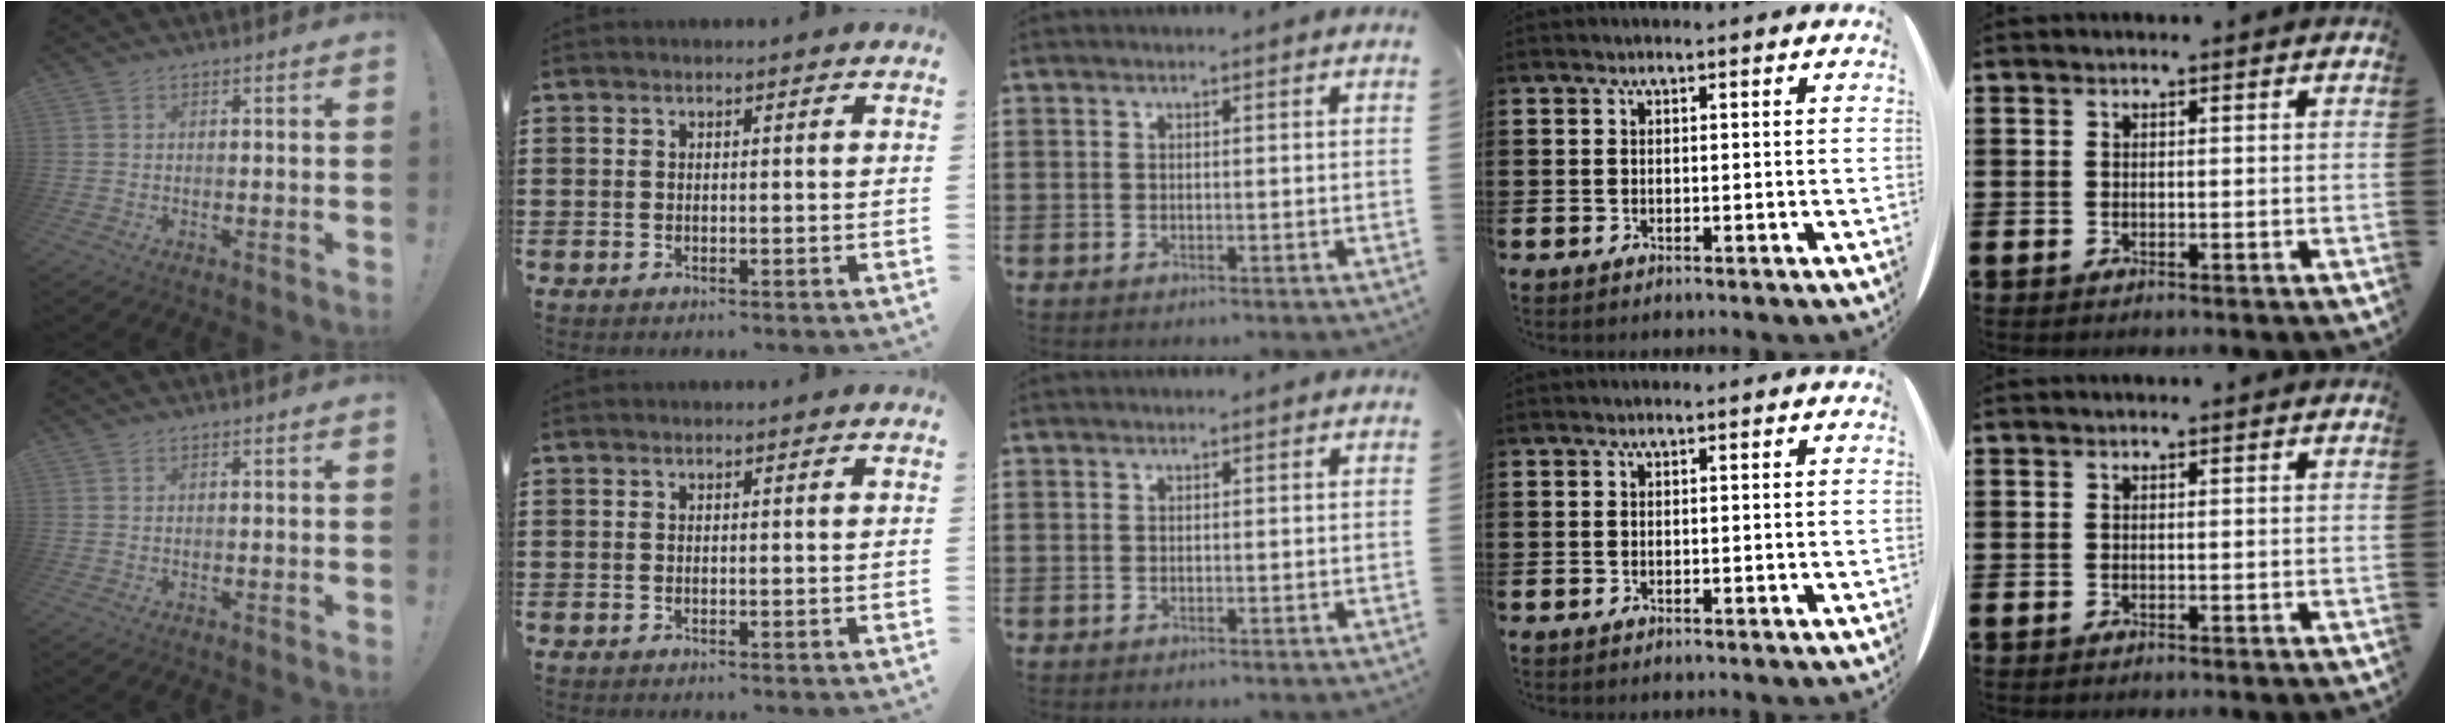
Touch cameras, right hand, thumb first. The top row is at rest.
{}